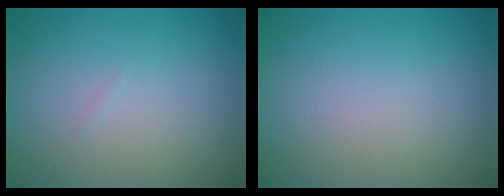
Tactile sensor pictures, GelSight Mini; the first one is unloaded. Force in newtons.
{"total": 0.0}